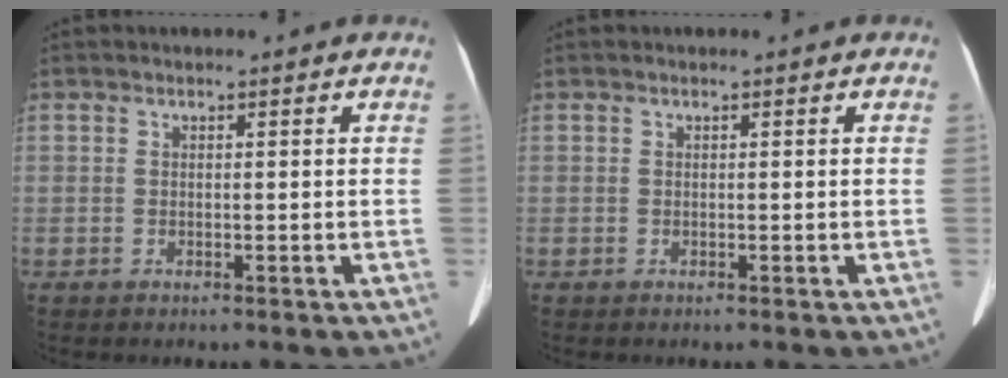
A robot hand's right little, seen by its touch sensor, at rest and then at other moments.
{"total": 0.0}